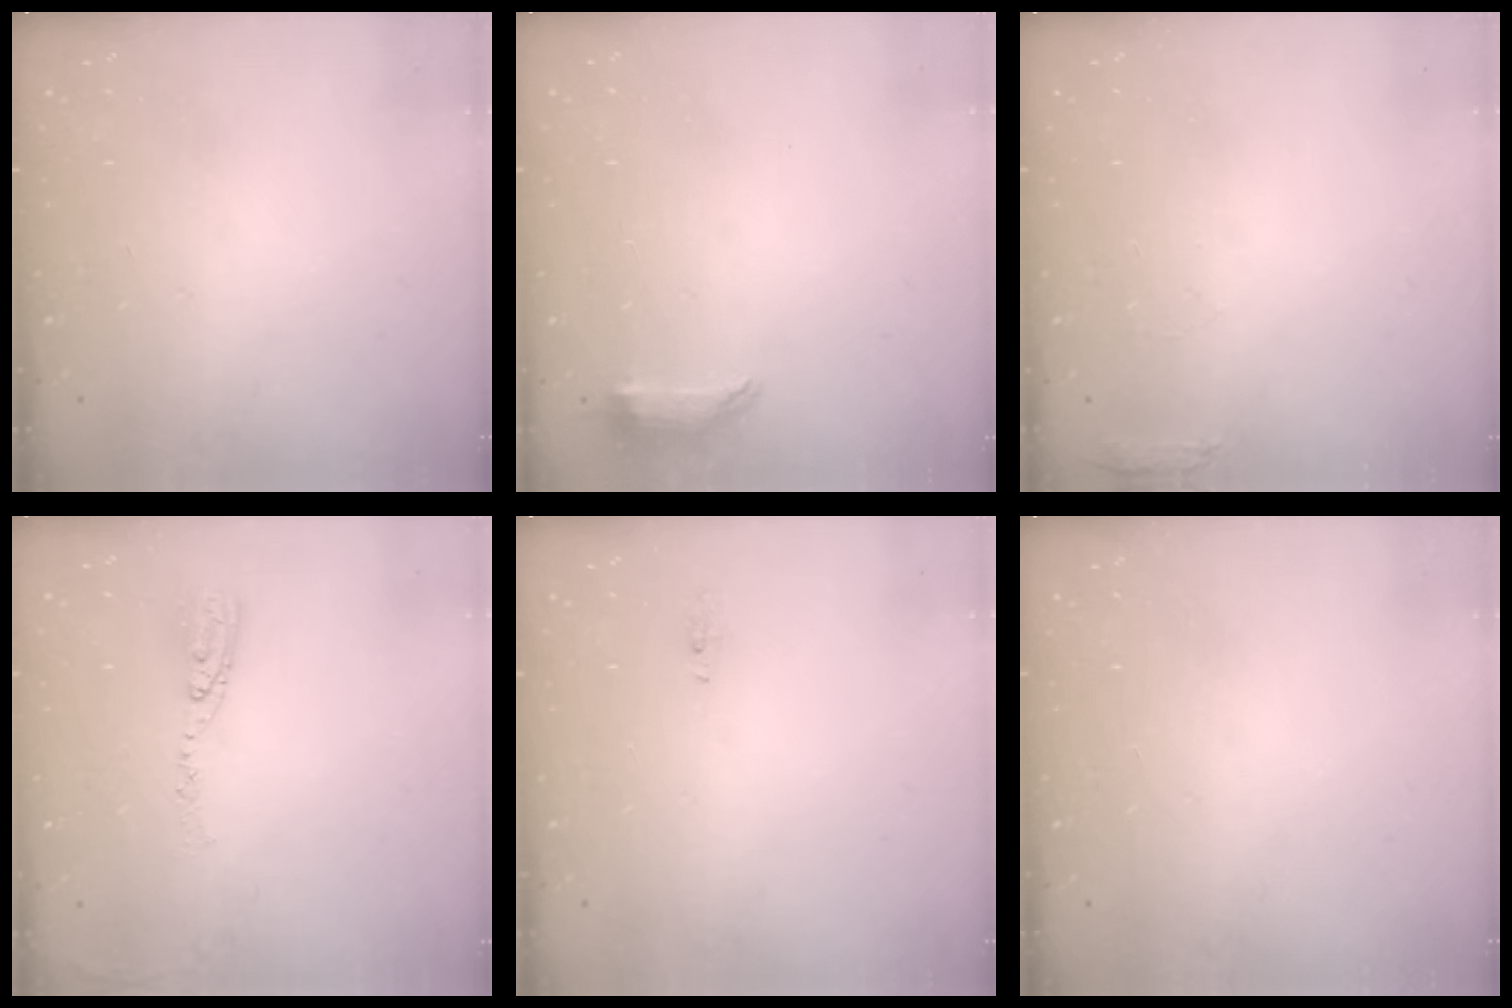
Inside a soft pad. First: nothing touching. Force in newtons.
{"total": 6.6, "press": 6.6, "slide": 0.9}
{"total": 5.2, "press": 5.0, "slide": 1.3}
{"total": 6.8, "press": 6.8, "slide": 0.6}
{"total": 3.8, "press": 2.8, "slide": 2.6}
{"total": 0.0}